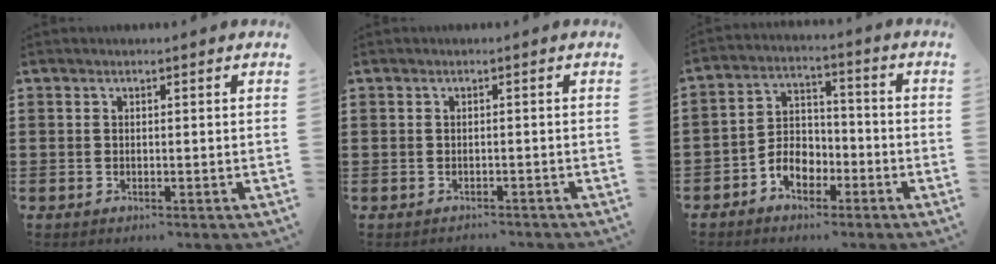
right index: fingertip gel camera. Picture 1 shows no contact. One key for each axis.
{"total": 0.9, "fx": -0.9, "fy": 0.1, "fz": -0.2, "tx": 0.001, "ty": 0.001, "tz": -0.020}
{"total": 5.3, "fx": -3.0, "fy": 3.7, "fz": 2.4, "tx": -0.053, "ty": 0.014, "tz": -0.059}